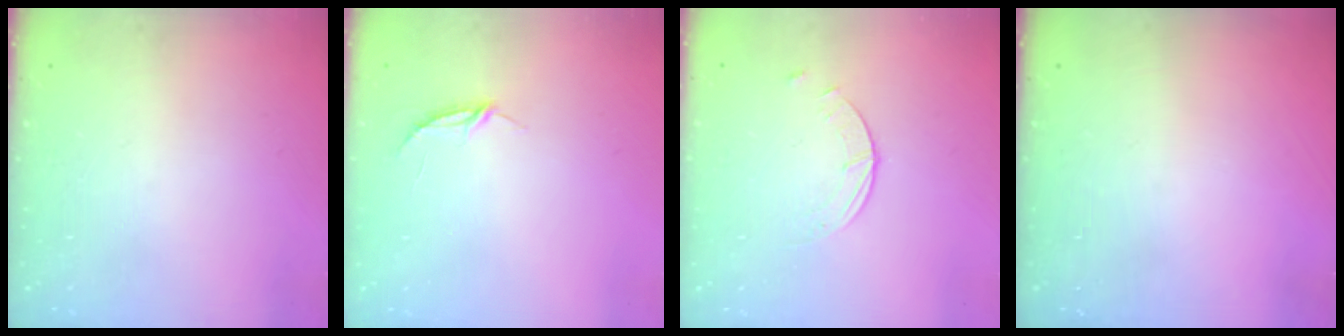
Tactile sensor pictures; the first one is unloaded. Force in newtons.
{"total": 3.3, "press": 3.3, "slide": 0.3}
{"total": 0.9, "press": 0.9, "slide": 0.2}
{"total": 0.0}